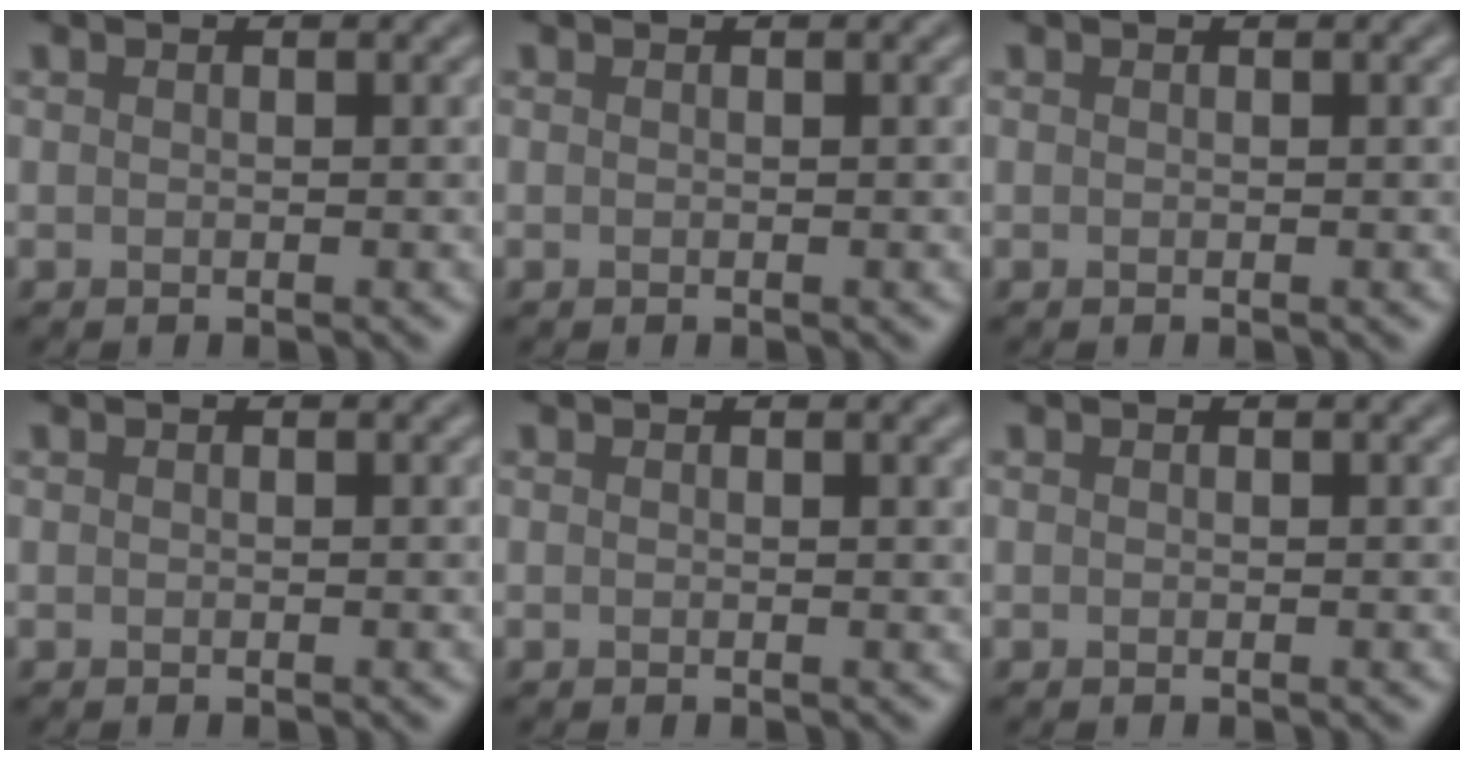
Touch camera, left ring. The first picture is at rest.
{"total": 0.0}
{"total": 0.0}
{"total": 0.0}
{"total": 0.6, "force": [0.4, 0.1, 0.5], "torque": [-0.001, 0.002, 0.004]}
{"total": 0.0}